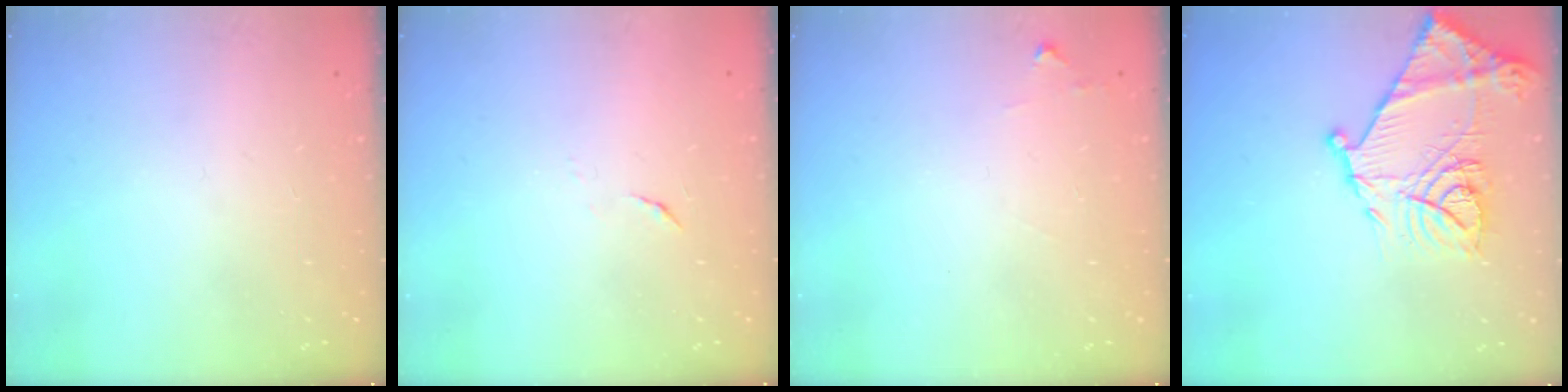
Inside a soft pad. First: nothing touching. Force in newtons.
{"total": 3.9, "press": 3.9, "slide": 0.4}
{"total": 4.4, "press": 4.4, "slide": 0.7}
{"total": 18.6, "press": 18.5, "slide": 1.9}